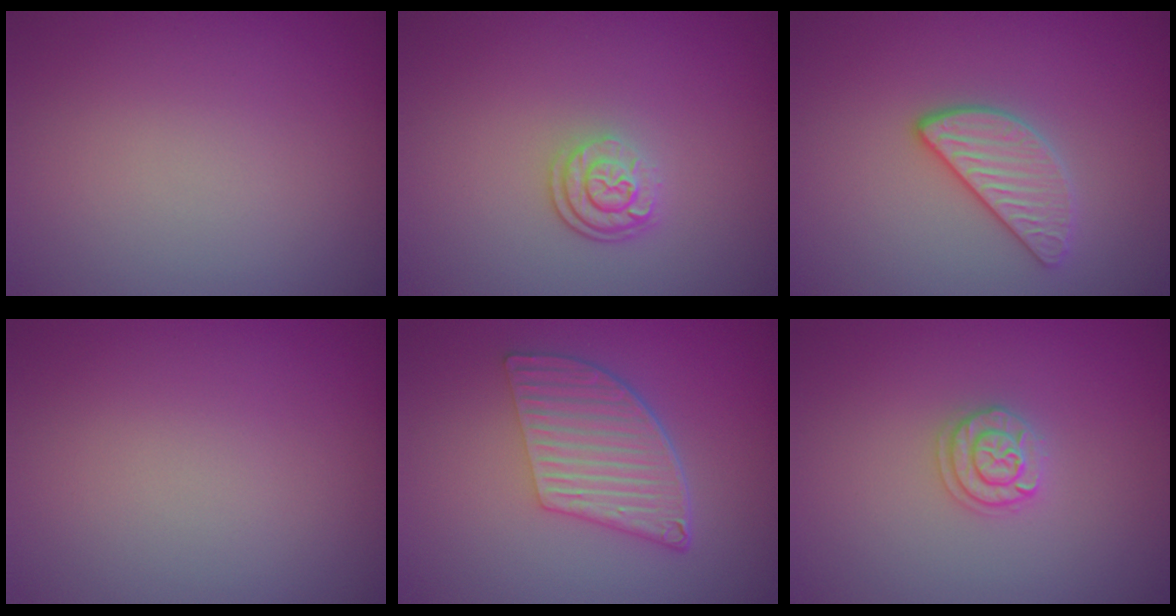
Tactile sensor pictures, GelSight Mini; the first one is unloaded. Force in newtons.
{"total": 2.6, "press": 1.9, "slide": 1.8}
{"total": 2.9, "press": 2.7, "slide": 1.2}
{"total": 0.0}
{"total": 5.7, "press": 4.1, "slide": 4.0}
{"total": 1.8, "press": 1.8, "slide": 0.3}